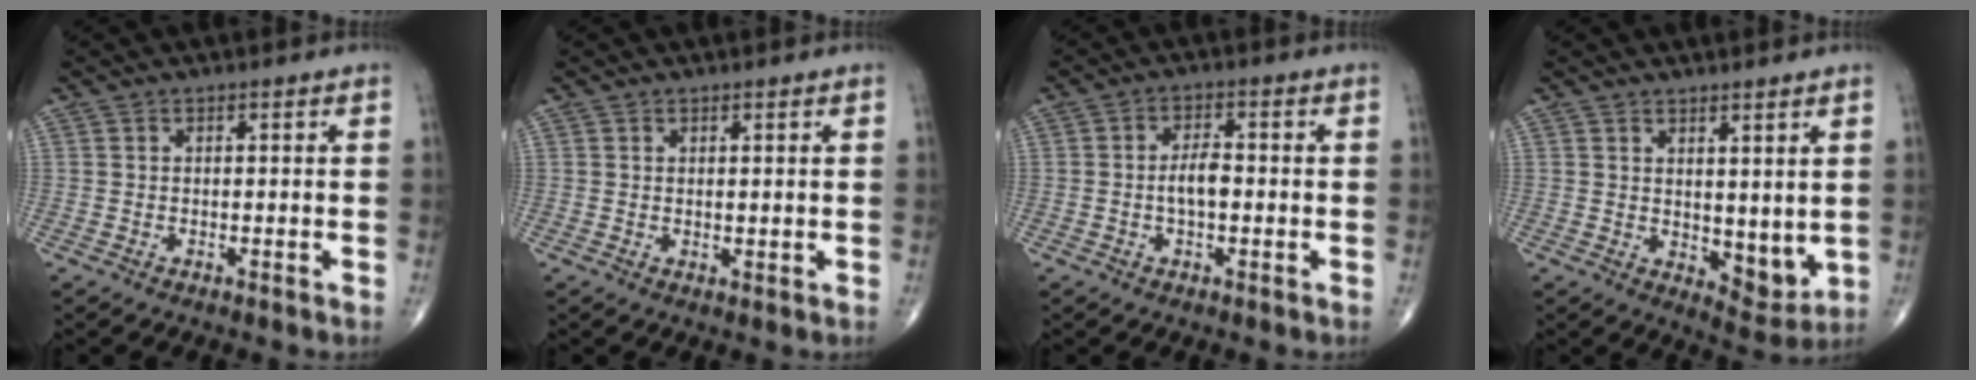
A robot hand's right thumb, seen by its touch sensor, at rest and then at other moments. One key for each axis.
{"total": 0.8, "fx": 0.5, "fy": 0.3, "fz": 0.5, "tx": -0.008, "ty": -0.006, "tz": 0.008}
{"total": 4.2, "fx": -0.7, "fy": 2.0, "fz": 3.6, "tx": -0.062, "ty": 0.014, "tz": -0.015}
{"total": 6.5, "fx": 1.7, "fy": 3.5, "fz": 5.2, "tx": -0.051, "ty": -0.028, "tz": 0.040}